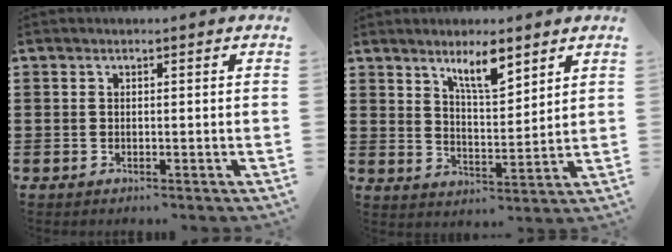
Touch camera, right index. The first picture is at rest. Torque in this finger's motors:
{"motor_torque": [0.22, 0.20, 0.19, 0.06]}